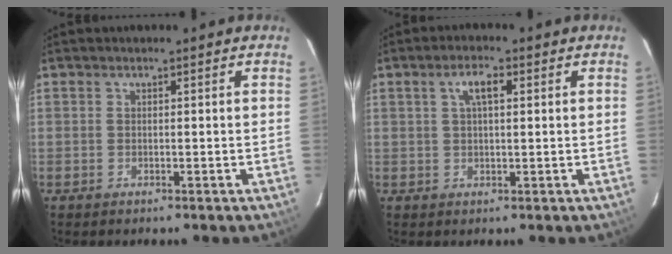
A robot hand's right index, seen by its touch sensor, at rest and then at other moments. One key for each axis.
{"total": 3.8, "fx": 1.3, "fy": 1.4, "fz": 3.3, "tx": -0.063, "ty": 0.011, "tz": 0.025}